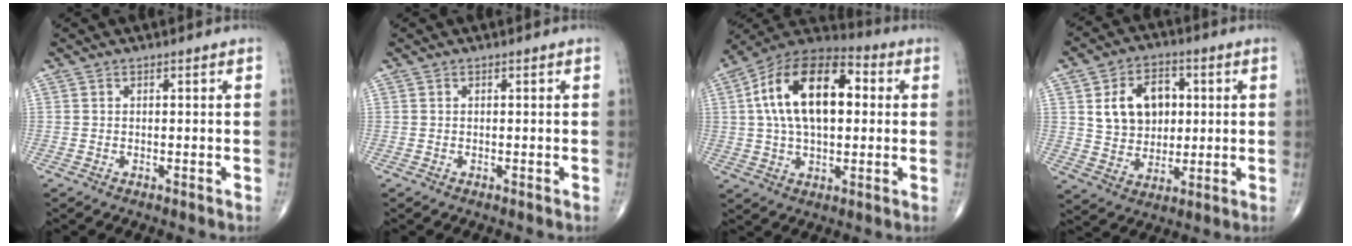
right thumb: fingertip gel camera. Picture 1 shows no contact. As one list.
[{"total": 0.0}, {"total": 20.0, "force": [3.3, 11.1, 16.4], "torque": [-0.273, 0.027, 0.046]}, {"total": 12.2, "force": [2.7, 9.2, 7.6], "torque": [-0.089, -0.001, 0.050]}]